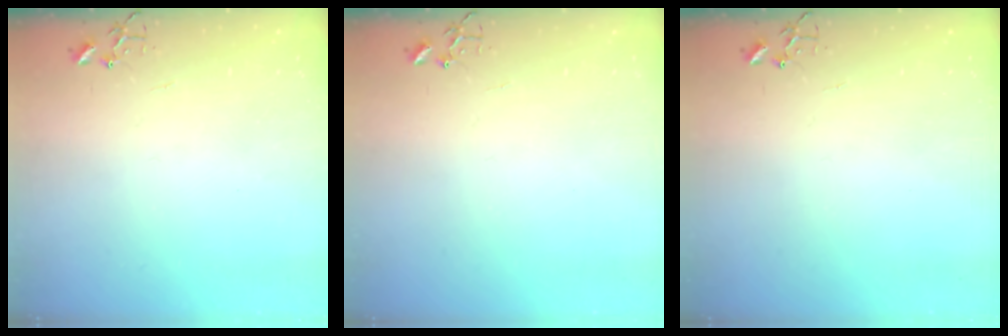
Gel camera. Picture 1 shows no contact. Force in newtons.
{"total": 0.0}
{"total": 0.0}